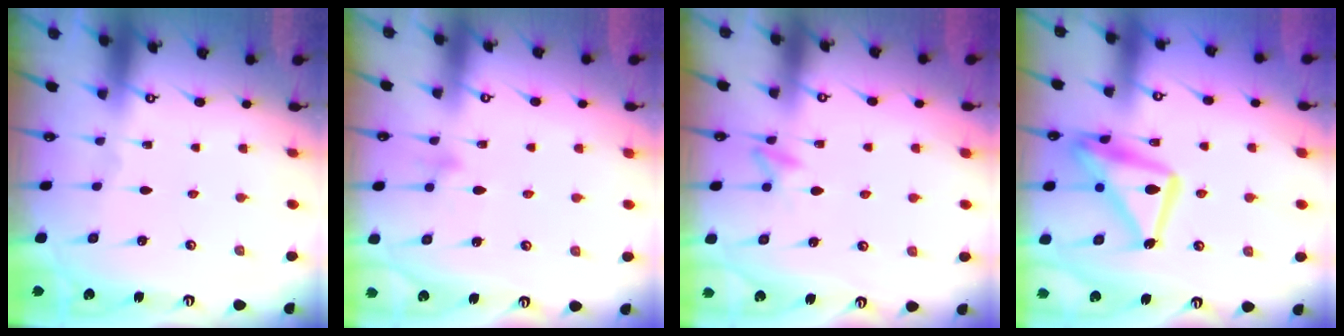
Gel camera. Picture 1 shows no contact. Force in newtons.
{"total": 10.6, "press": 10.6, "slide": 0.5}
{"total": 6.7, "press": 6.6, "slide": 1.2}
{"total": 17.9, "press": 17.9, "slide": 1.2}